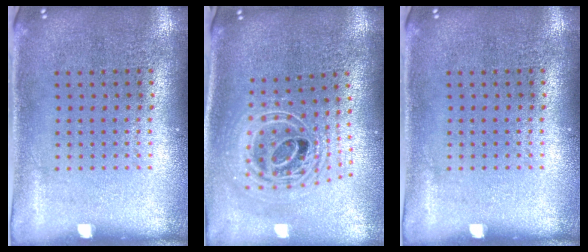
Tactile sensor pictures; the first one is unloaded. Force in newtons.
{"total": 2.5, "press": 1.9, "slide": 1.7}
{"total": 0.0}